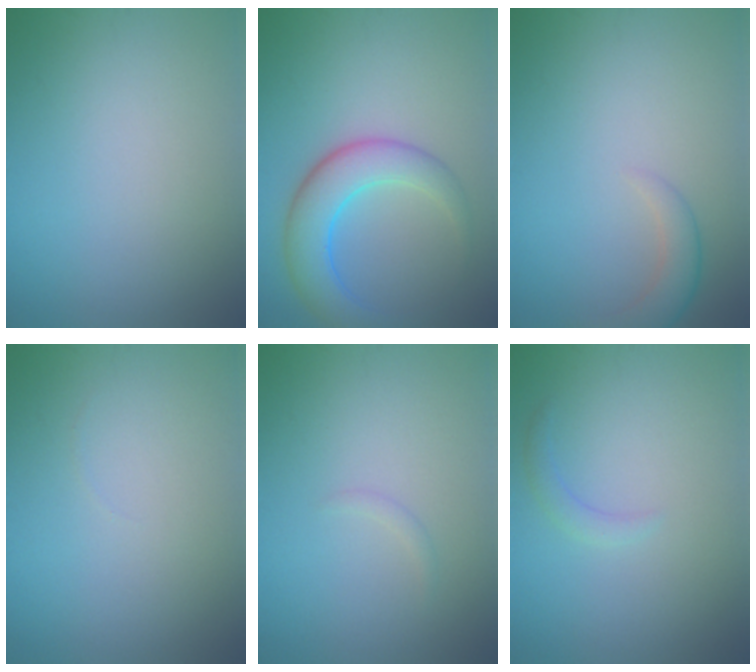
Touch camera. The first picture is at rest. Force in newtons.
{"total": 5.9, "press": 5.9, "slide": 0.2}
{"total": 2.6, "press": 2.6, "slide": 0.2}
{"total": 0.0}
{"total": 0.6, "press": 0.6, "slide": 0.0}
{"total": 1.1, "press": 1.1, "slide": 0.1}